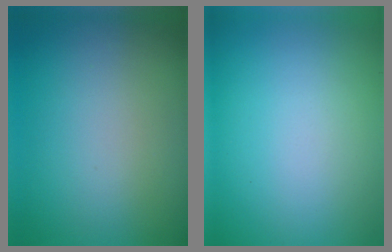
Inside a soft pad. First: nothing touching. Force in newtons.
{"total": 0.0}